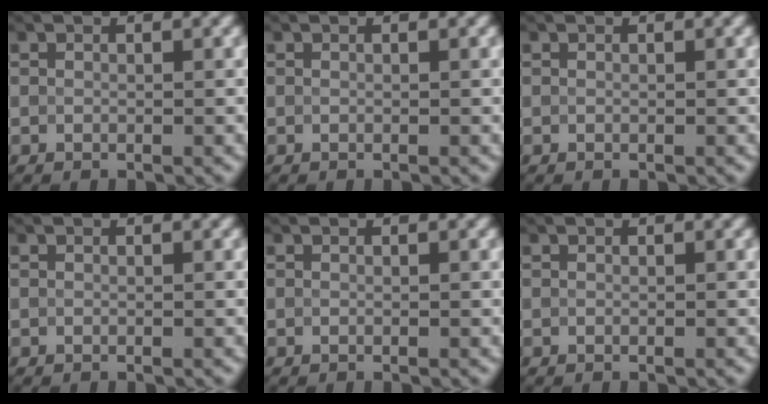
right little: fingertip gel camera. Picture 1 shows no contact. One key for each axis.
{"total": 0.0}
{"total": 0.0}
{"total": 0.0}
{"total": 0.0}
{"total": 0.0}